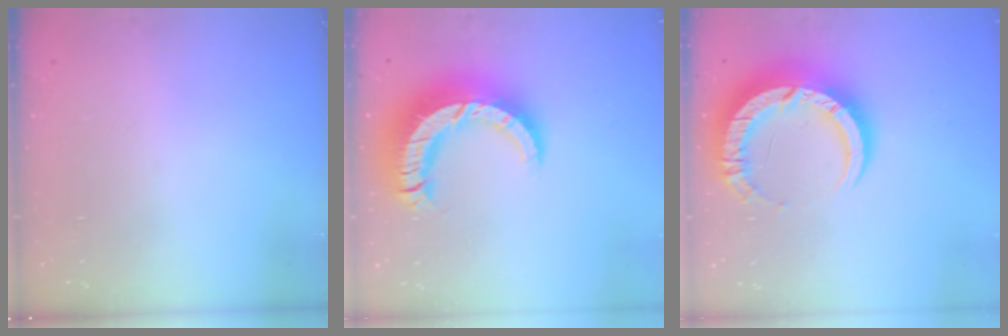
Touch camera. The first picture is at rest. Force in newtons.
{"total": 14.4, "press": 14.3, "slide": 1.7}
{"total": 13.7, "press": 13.6, "slide": 1.2}